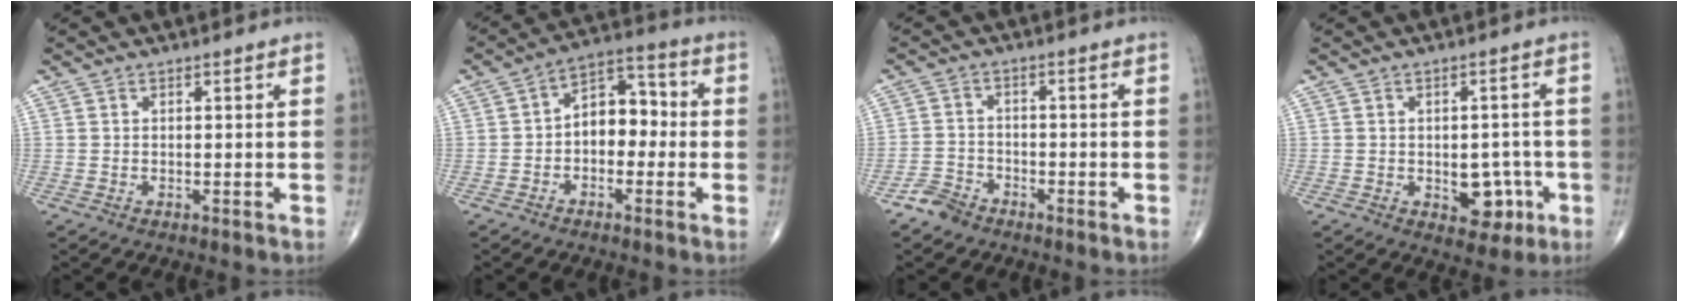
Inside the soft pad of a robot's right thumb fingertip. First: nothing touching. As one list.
[{"total": 8.9, "force": [-0.9, 5.9, 6.6], "torque": [-0.071, 0.037, -0.033]}, {"total": 3.7, "force": [-3.0, 2.0, 0.7], "torque": [-0.008, 0.013, -0.062]}, {"total": 6.9, "force": [-2.0, 4.5, 4.8], "torque": [-0.025, 0.012, -0.017]}]